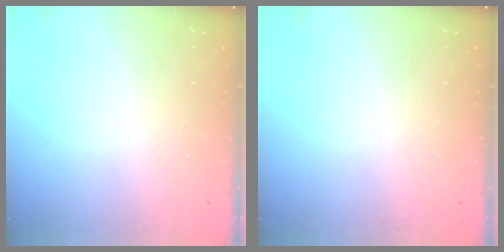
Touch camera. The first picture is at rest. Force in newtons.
{"total": 0.0}